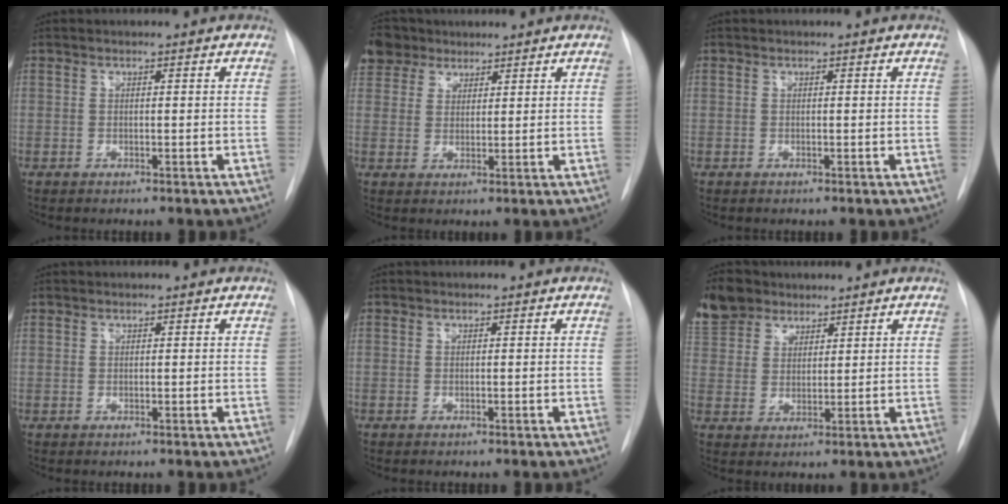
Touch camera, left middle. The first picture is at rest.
{"total": 6.6, "force": [4.9, 4.3, 0.9], "torque": [-0.018, 0.021, 0.098]}
{"total": 0.0}
{"total": 0.6, "force": [0.5, 0.4, 0.0], "torque": [0.000, -0.001, 0.005]}
{"total": 0.0}
{"total": 10.0, "force": [7.5, 5.9, 2.7], "torque": [-0.068, 0.025, 0.151]}